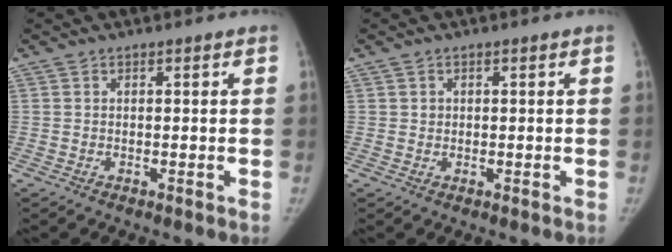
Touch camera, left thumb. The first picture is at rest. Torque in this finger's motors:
{"motor_torque": [-0.18, 0.10, 0.05, 0.17, -0.02]}